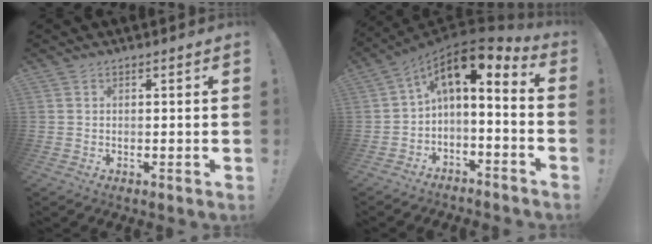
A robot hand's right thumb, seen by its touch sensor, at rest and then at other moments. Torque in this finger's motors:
{"motor_torque": [0.49, 0.29, 0.22, -0.01, 0.20]}